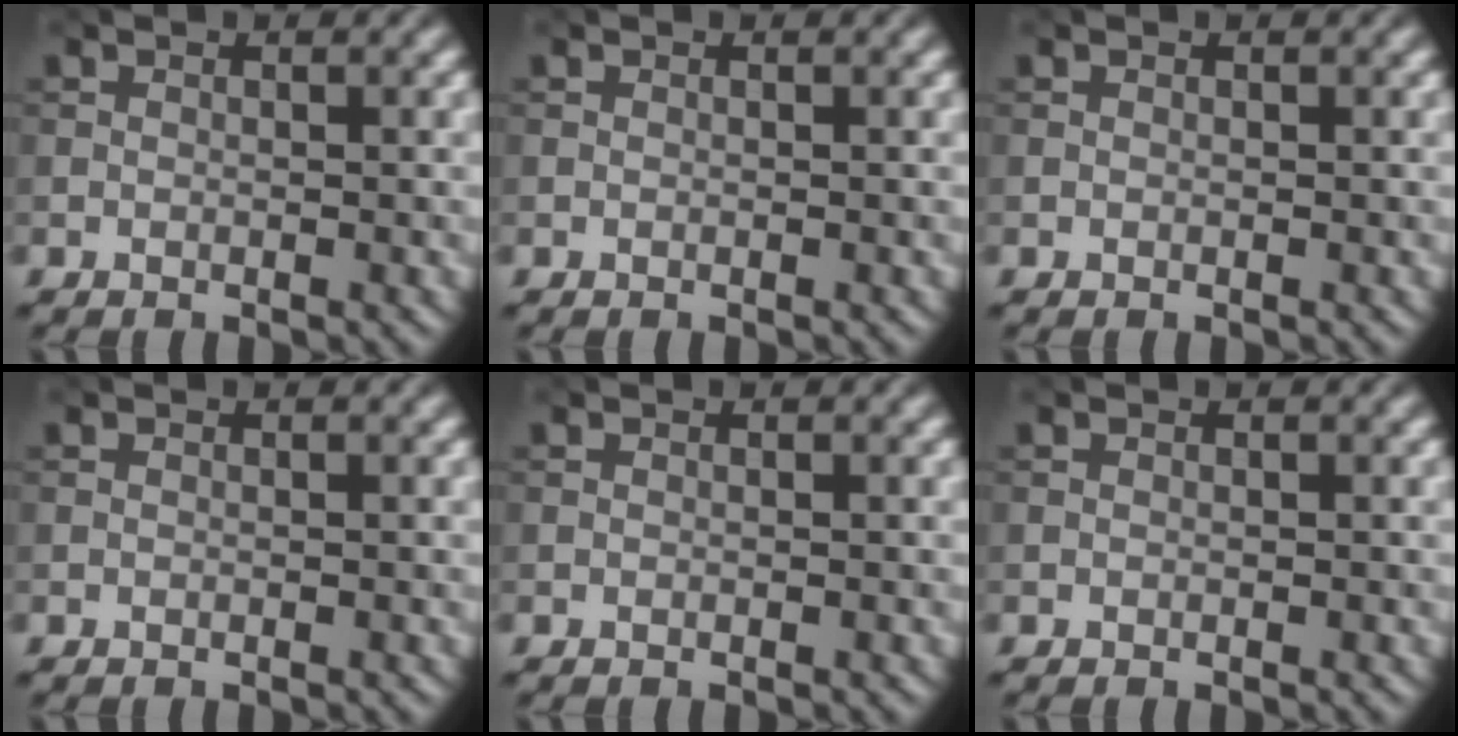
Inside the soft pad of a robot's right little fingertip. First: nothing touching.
{"total": 0.0}
{"total": 0.0}
{"total": 0.0}
{"total": 0.0}
{"total": 0.0}